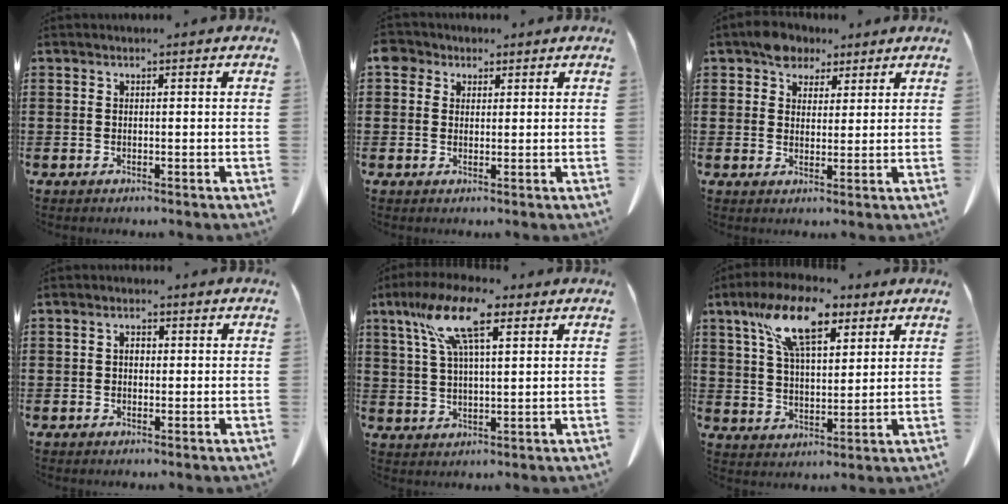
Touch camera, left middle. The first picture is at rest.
{"total": 3.0, "force": [1.9, 2.1, 0.9], "torque": [-0.020, 0.005, 0.035]}
{"total": 4.9, "force": [3.7, 3.0, 1.1], "torque": [-0.030, 0.009, 0.072]}
{"total": 1.6, "force": [0.2, 1.0, 1.2], "torque": [-0.024, 0.006, 0.003]}
{"total": 11.3, "force": [6.3, 3.4, 8.8], "torque": [-0.191, 0.002, 0.111]}
{"total": 12.6, "force": [7.6, 5.3, 8.6], "torque": [-0.169, -0.006, 0.137]}